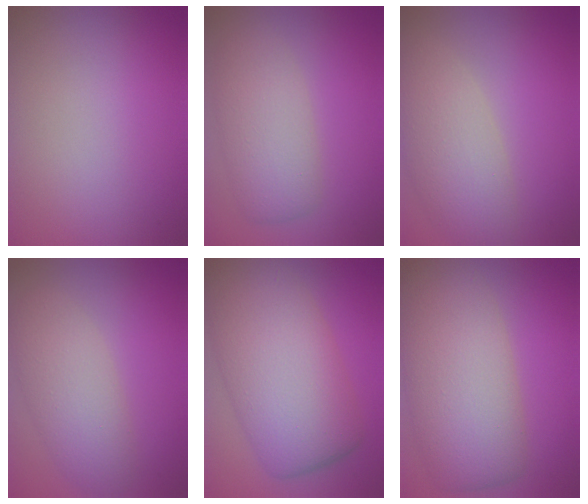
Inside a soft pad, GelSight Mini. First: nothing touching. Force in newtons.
{"total": 4.9, "press": 4.9, "slide": 0.1}
{"total": 5.5, "press": 5.5, "slide": 0.4}
{"total": 4.6, "press": 4.6, "slide": 0.0}
{"total": 10.7, "press": 10.7, "slide": 0.3}
{"total": 9.8, "press": 9.7, "slide": 0.6}